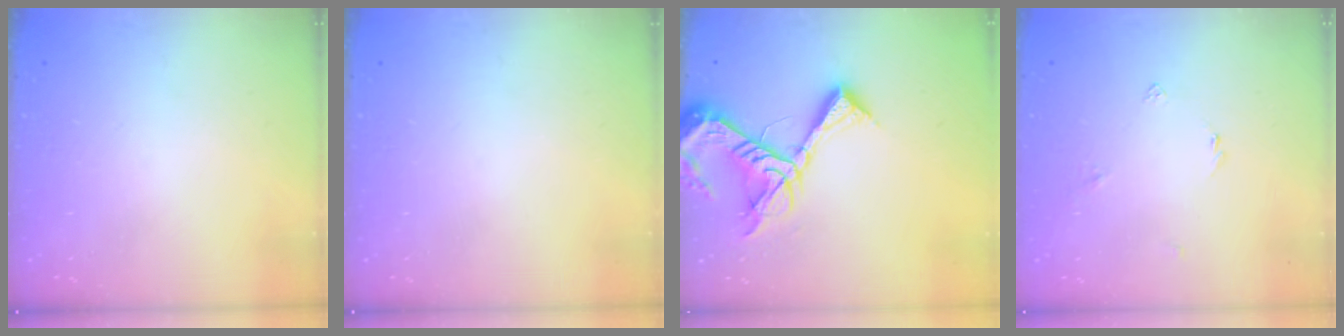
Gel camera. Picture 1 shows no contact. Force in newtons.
{"total": 0.0}
{"total": 16.1, "press": 16.0, "slide": 1.9}
{"total": 2.5, "press": 2.4, "slide": 0.5}